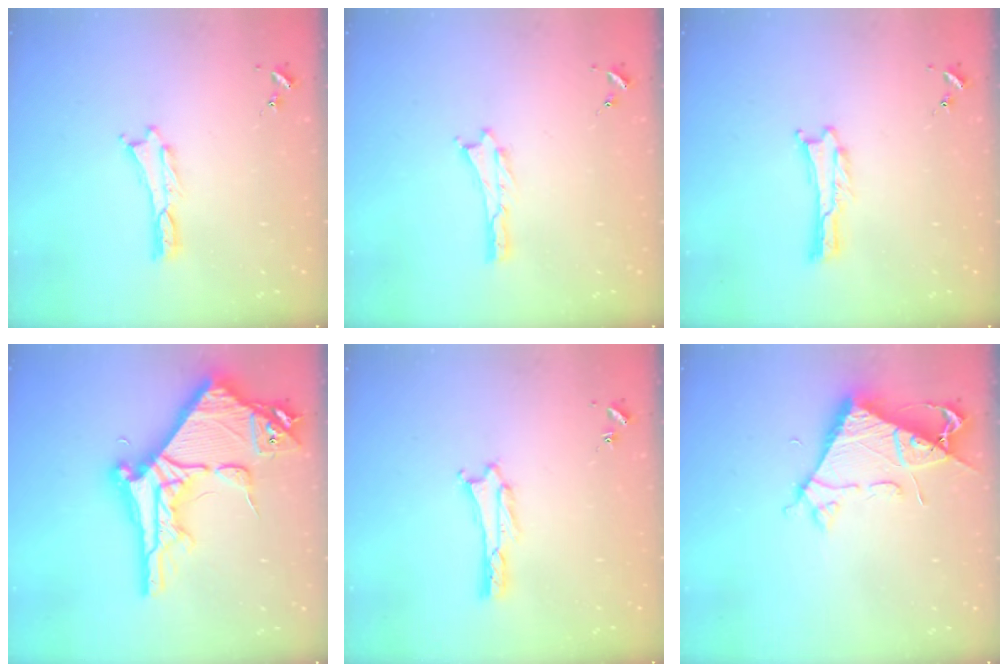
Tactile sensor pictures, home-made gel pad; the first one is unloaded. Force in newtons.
{"total": 0.0}
{"total": 0.0}
{"total": 13.6, "press": 13.6, "slide": 1.4}
{"total": 1.8, "press": 1.8, "slide": 0.2}
{"total": 6.5, "press": 6.5, "slide": 0.7}